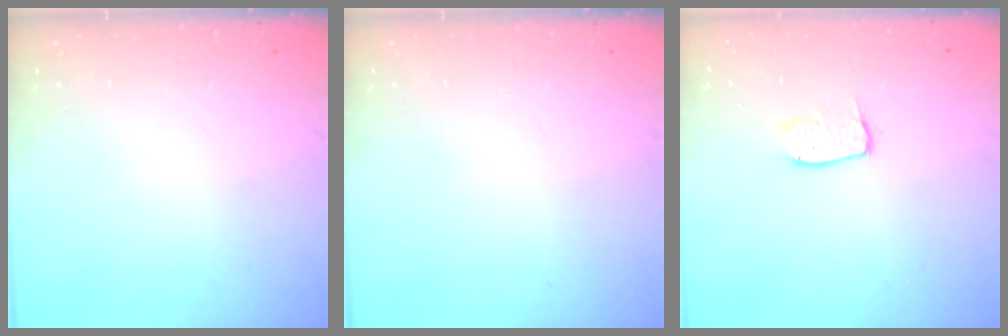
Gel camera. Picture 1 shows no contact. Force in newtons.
{"total": 0.0}
{"total": 3.8, "press": 3.8, "slide": 0.3}